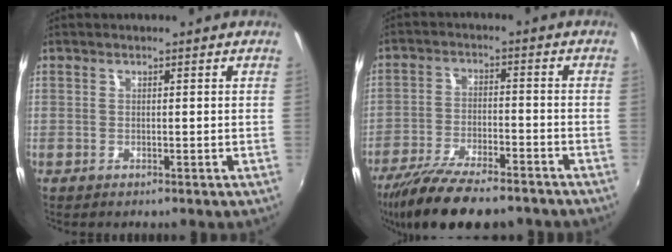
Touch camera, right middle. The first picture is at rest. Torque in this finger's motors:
{"motor_torque": [1.09, -1.05, 0.30, 0.12]}